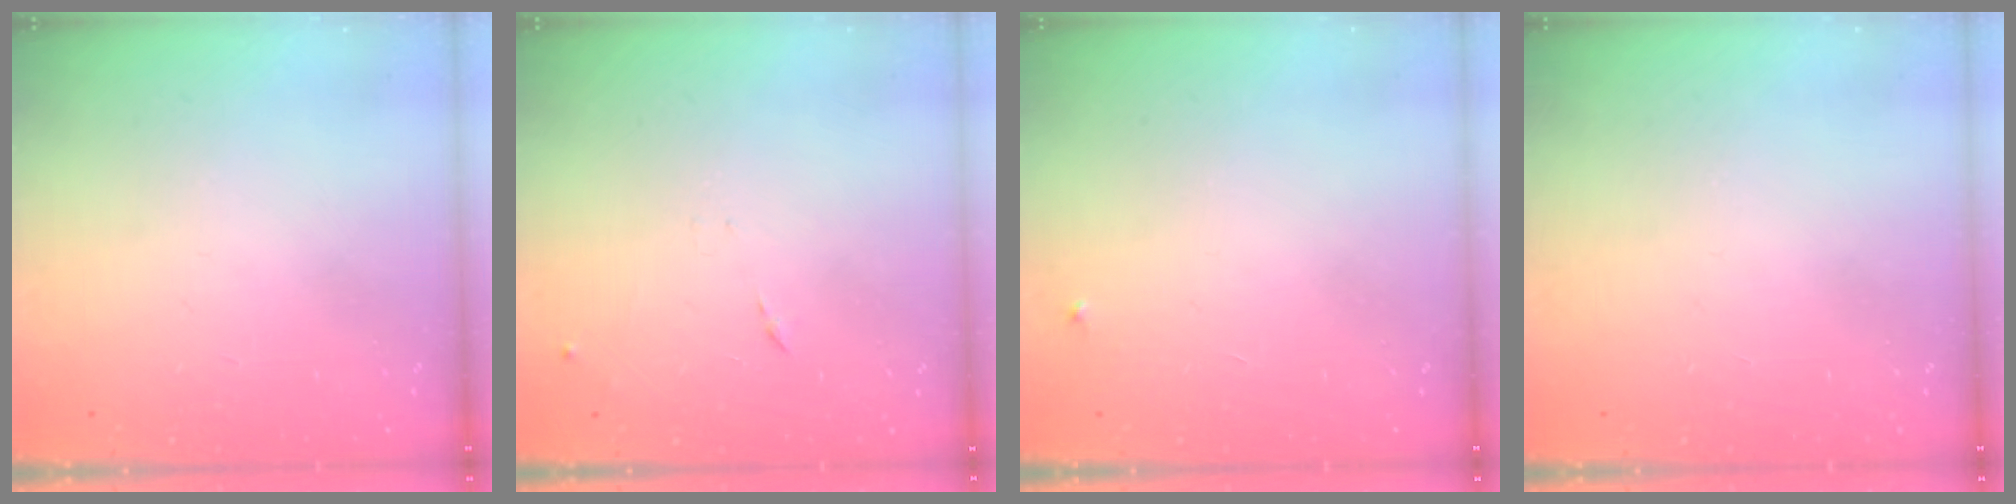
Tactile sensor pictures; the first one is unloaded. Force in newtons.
{"total": 6.6, "press": 6.6, "slide": 0.4}
{"total": 2.1, "press": 2.1, "slide": 0.1}
{"total": 0.0}